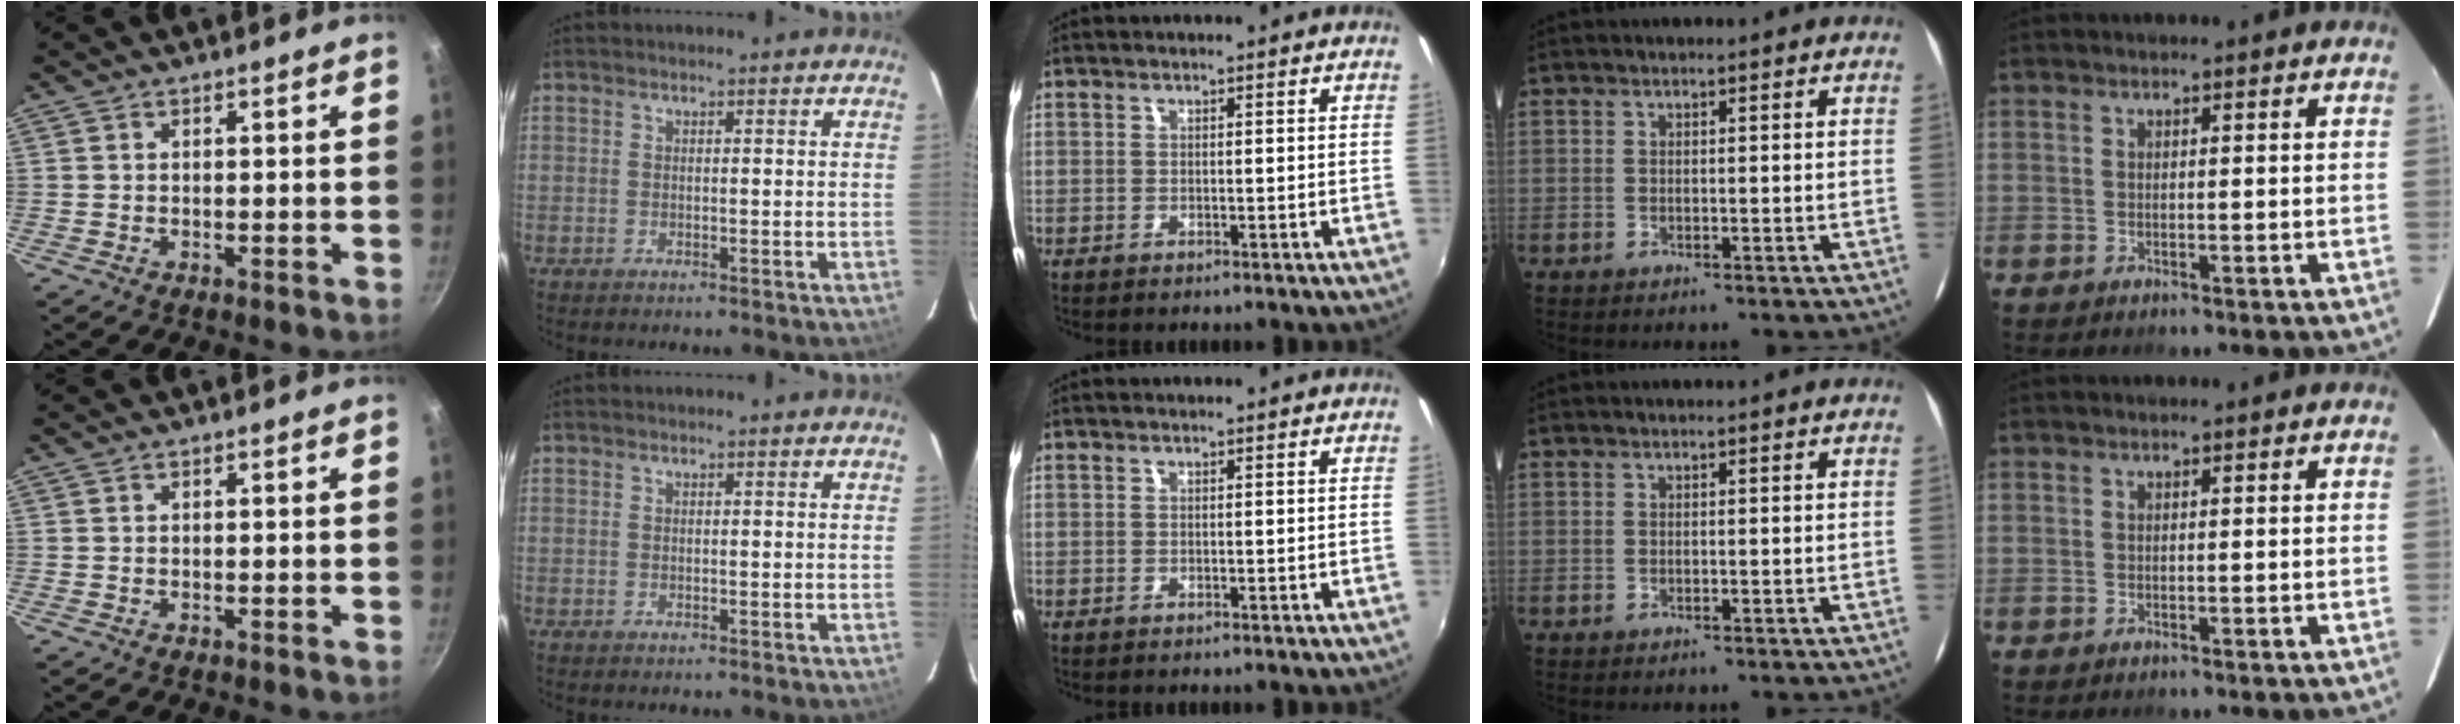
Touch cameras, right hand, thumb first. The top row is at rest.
{}